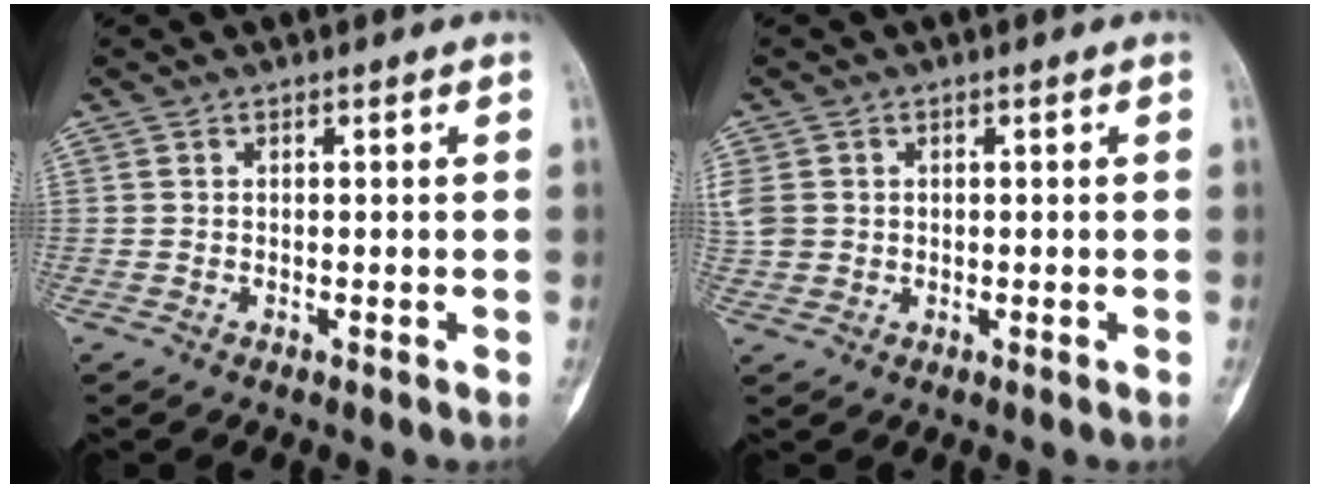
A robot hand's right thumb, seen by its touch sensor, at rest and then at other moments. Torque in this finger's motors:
{"motor_torque": [-0.15, 0.25, 0.66, 0.66, 0.13]}